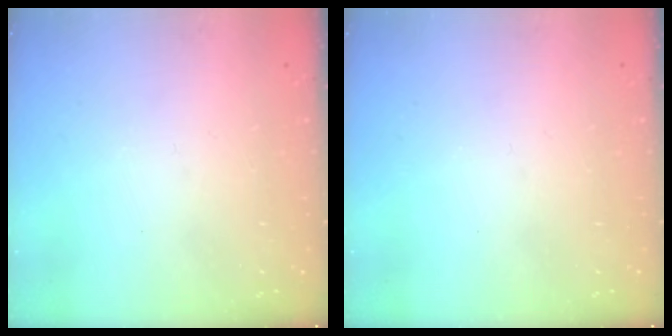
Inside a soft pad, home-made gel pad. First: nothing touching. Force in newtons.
{"total": 0.0}